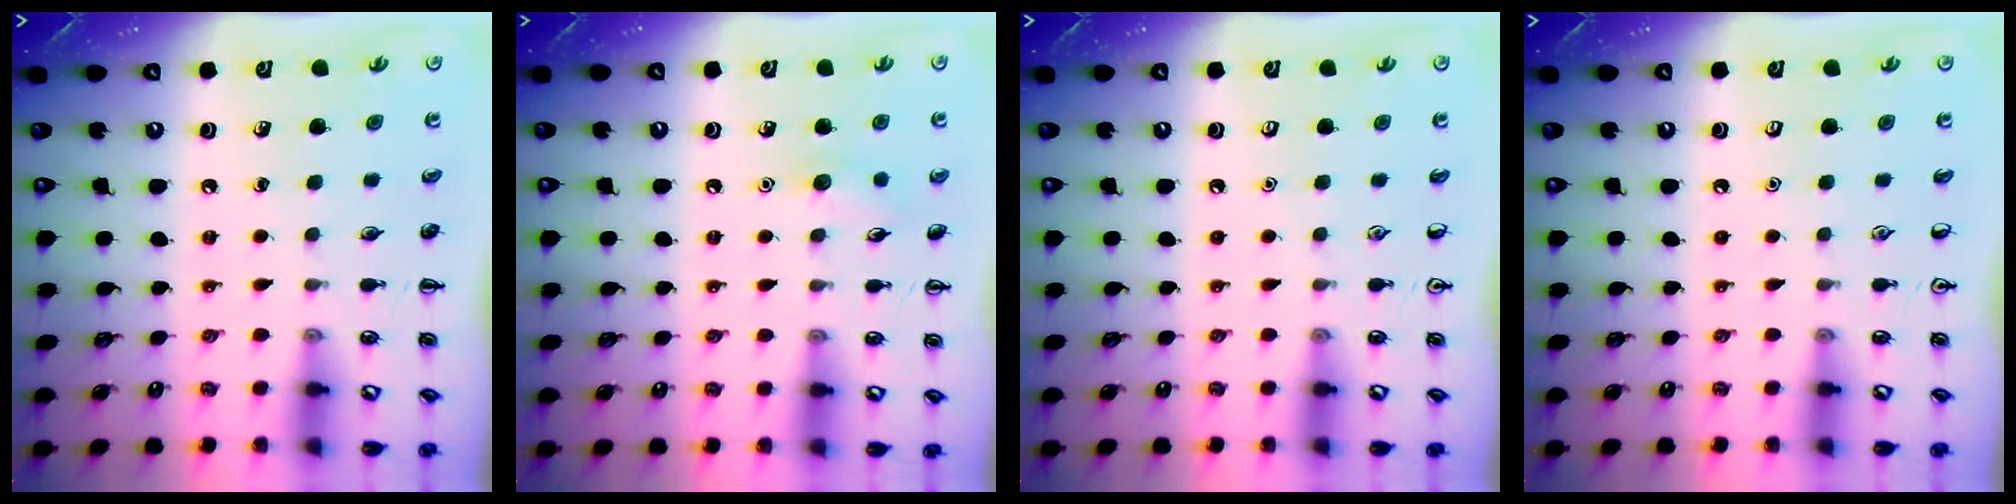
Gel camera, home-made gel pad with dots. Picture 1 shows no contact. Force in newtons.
{"total": 6.3, "press": 6.1, "slide": 1.6}
{"total": 0.0}
{"total": 0.0}